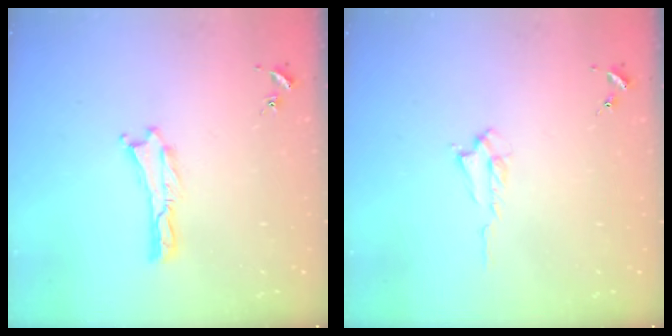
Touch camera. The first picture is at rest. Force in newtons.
{"total": 1.3, "press": 1.3, "slide": 0.3}